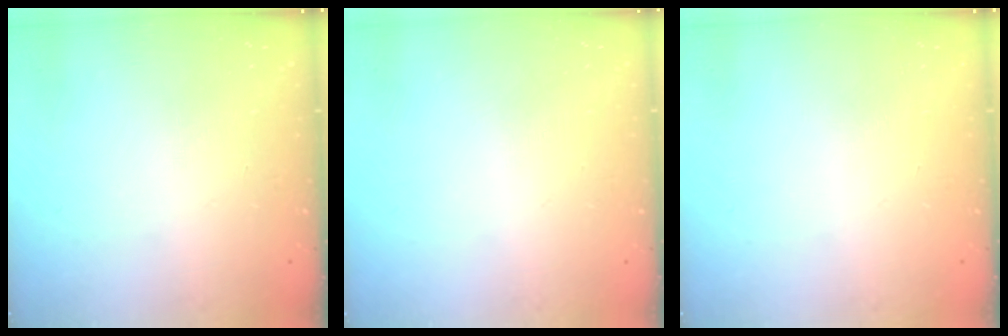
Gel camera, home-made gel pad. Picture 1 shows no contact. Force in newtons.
{"total": 0.0}
{"total": 0.0}